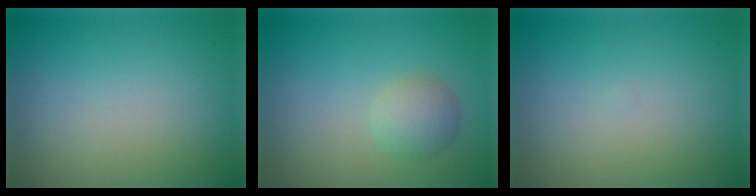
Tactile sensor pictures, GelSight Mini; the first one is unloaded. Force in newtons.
{"total": 2.4, "press": 2.4, "slide": 0.0}
{"total": 0.0}